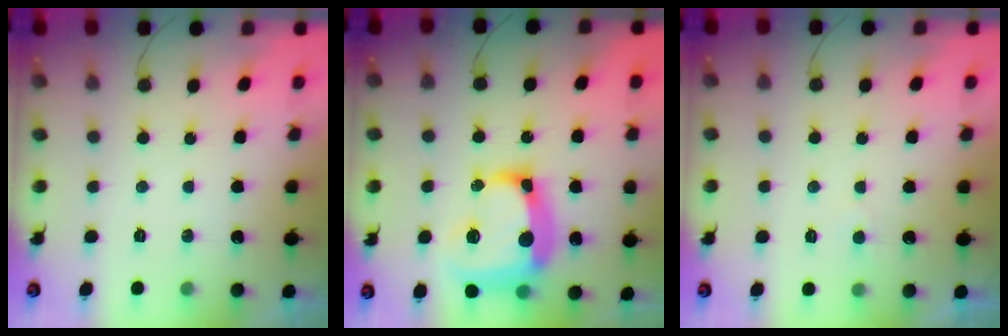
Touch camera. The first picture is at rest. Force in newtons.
{"total": 19.0, "press": 18.8, "slide": 2.2}
{"total": 2.4, "press": 2.3, "slide": 0.3}